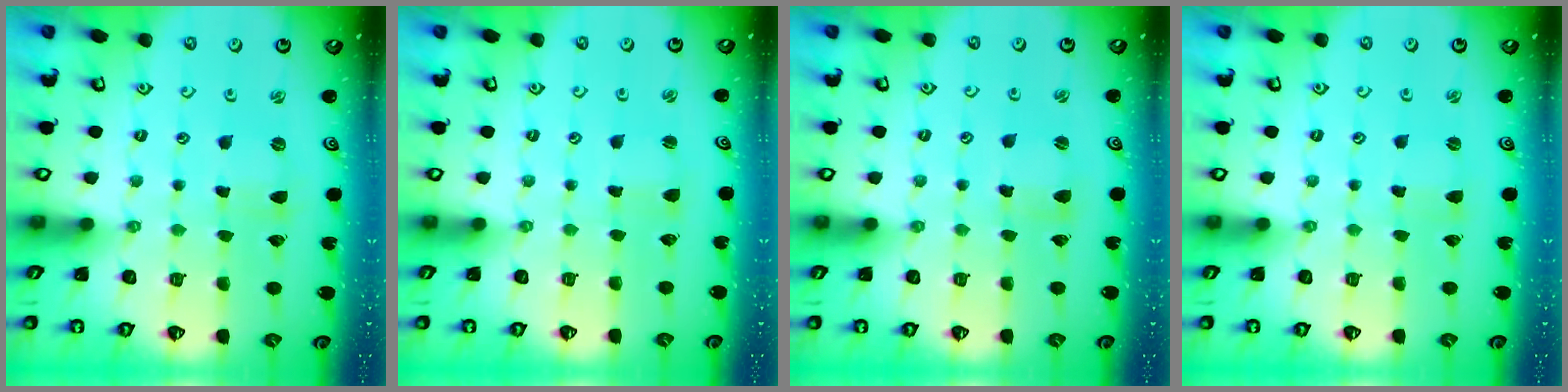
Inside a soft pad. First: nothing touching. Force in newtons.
{"total": 0.9, "press": 0.9, "slide": 0.0}
{"total": 1.6, "press": 1.6, "slide": 0.2}
{"total": 0.0}